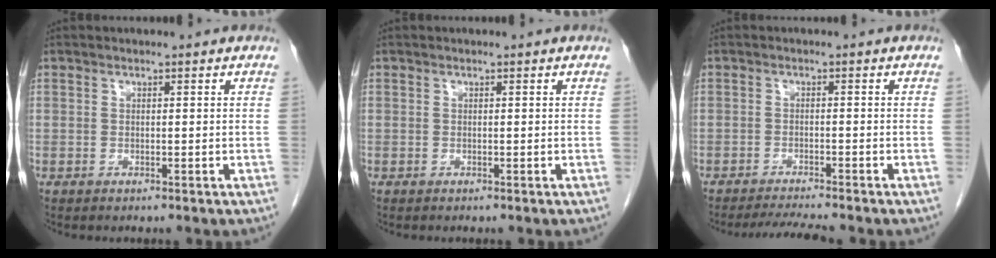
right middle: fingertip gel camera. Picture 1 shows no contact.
{"total": 0.0}
{"total": 4.3, "force": [-4.1, -0.3, 1.3], "torque": [-0.028, -0.016, -0.065]}